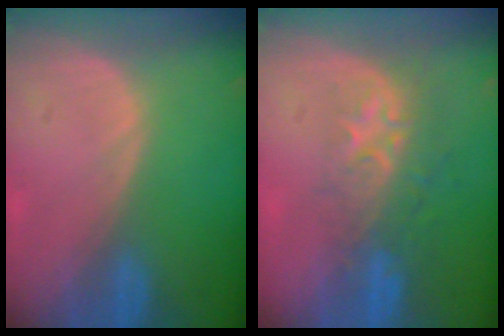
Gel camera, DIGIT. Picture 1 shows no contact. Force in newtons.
{"total": 8.8, "press": 7.2, "slide": 5.1}